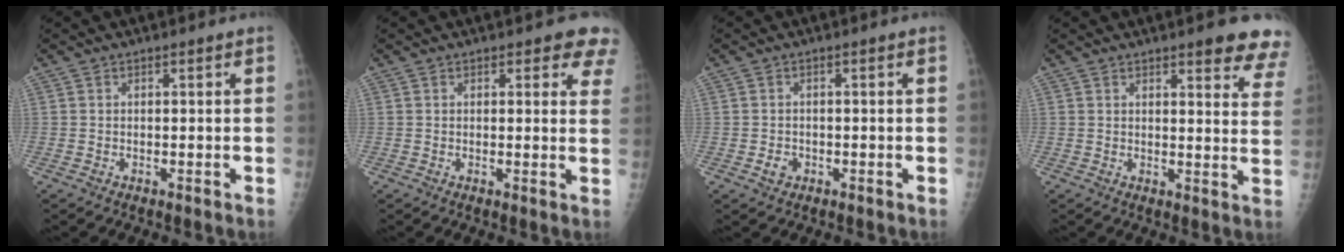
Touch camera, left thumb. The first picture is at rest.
{"total": 5.6, "force": [4.2, 2.4, 2.8], "torque": [0.007, -0.016, 0.029]}
{"total": 1.9, "force": [-0.7, 1.5, 0.8], "torque": [-0.008, 0.004, -0.010]}
{"total": 11.7, "force": [9.0, 2.6, 7.0], "torque": [-0.047, -0.042, 0.086]}